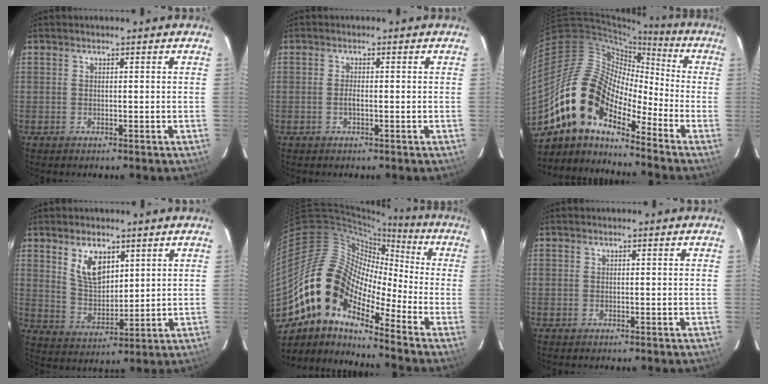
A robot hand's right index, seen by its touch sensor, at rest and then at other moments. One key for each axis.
{"total": 1.0, "fx": -0.4, "fy": 0.4, "fz": 0.9, "tx": -0.019, "ty": -0.001, "tz": -0.007}
{"total": 15.7, "fx": -10.9, "fy": 7.0, "fz": 8.9, "tx": -0.152, "ty": 0.002, "tz": -0.221}
{"total": 8.2, "fx": 4.2, "fy": 4.5, "fz": 5.4, "tx": -0.096, "ty": 0.002, "tz": 0.090}
{"total": 15.8, "fx": -8.8, "fy": 7.6, "fz": 10.8, "tx": -0.176, "ty": -0.002, "tz": -0.182}
{"total": 0.0}